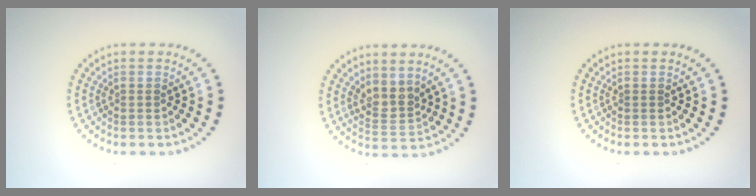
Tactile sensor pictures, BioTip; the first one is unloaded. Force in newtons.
{"total": 2.5, "press": 1.9, "slide": 1.6}
{"total": 0.0}